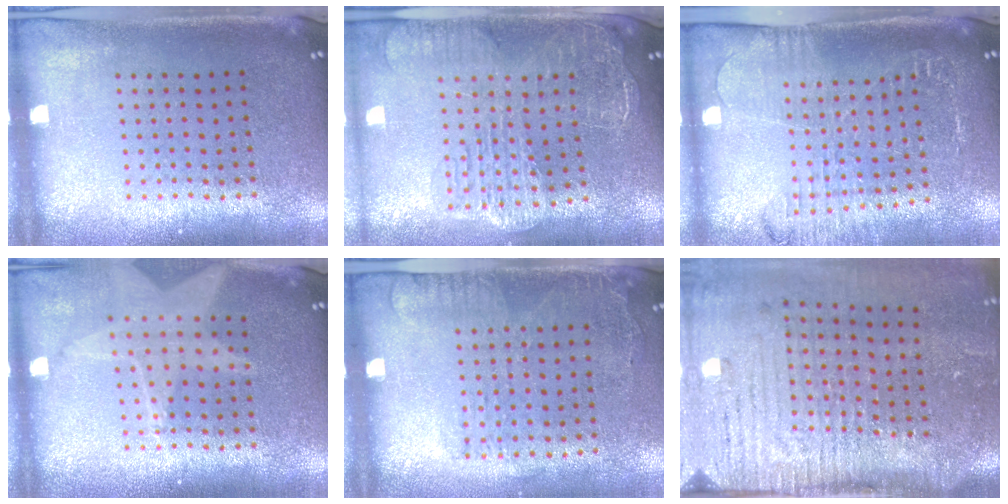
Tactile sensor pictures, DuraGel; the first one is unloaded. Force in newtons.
{"total": 2.8, "press": 2.3, "slide": 1.5}
{"total": 1.9, "press": 1.9, "slide": 0.3}
{"total": 1.3, "press": 1.3, "slide": 0.1}
{"total": 1.7, "press": 1.2, "slide": 1.2}
{"total": 5.2, "press": 4.3, "slide": 2.9}